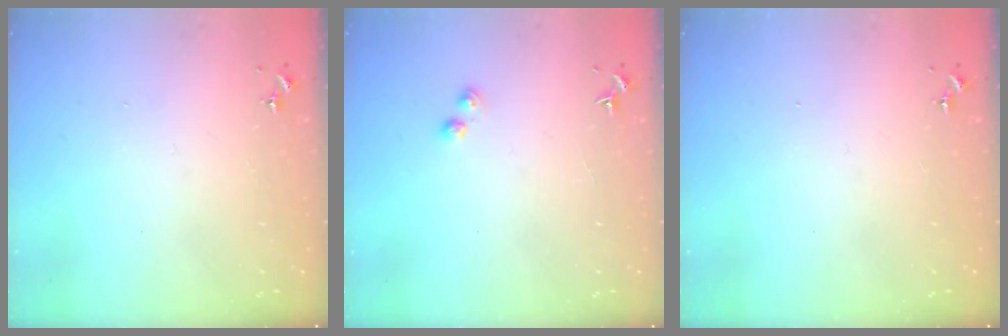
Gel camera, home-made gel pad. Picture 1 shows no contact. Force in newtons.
{"total": 2.8, "press": 2.7, "slide": 0.4}
{"total": 0.0}